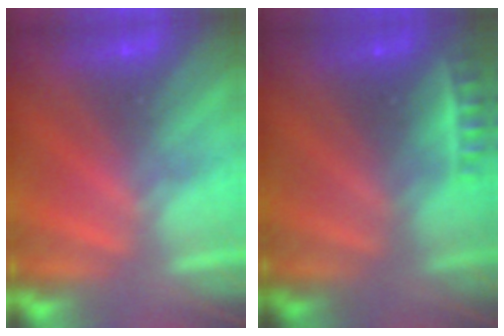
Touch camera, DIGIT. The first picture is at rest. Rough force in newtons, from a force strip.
{"total": 2.3}